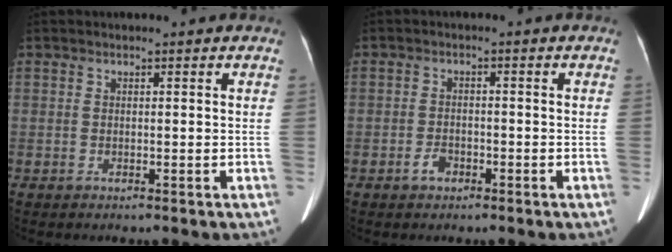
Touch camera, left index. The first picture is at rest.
{"total": 2.1, "force": [-1.3, 1.3, 1.1], "torque": [-0.023, 0.003, -0.022]}